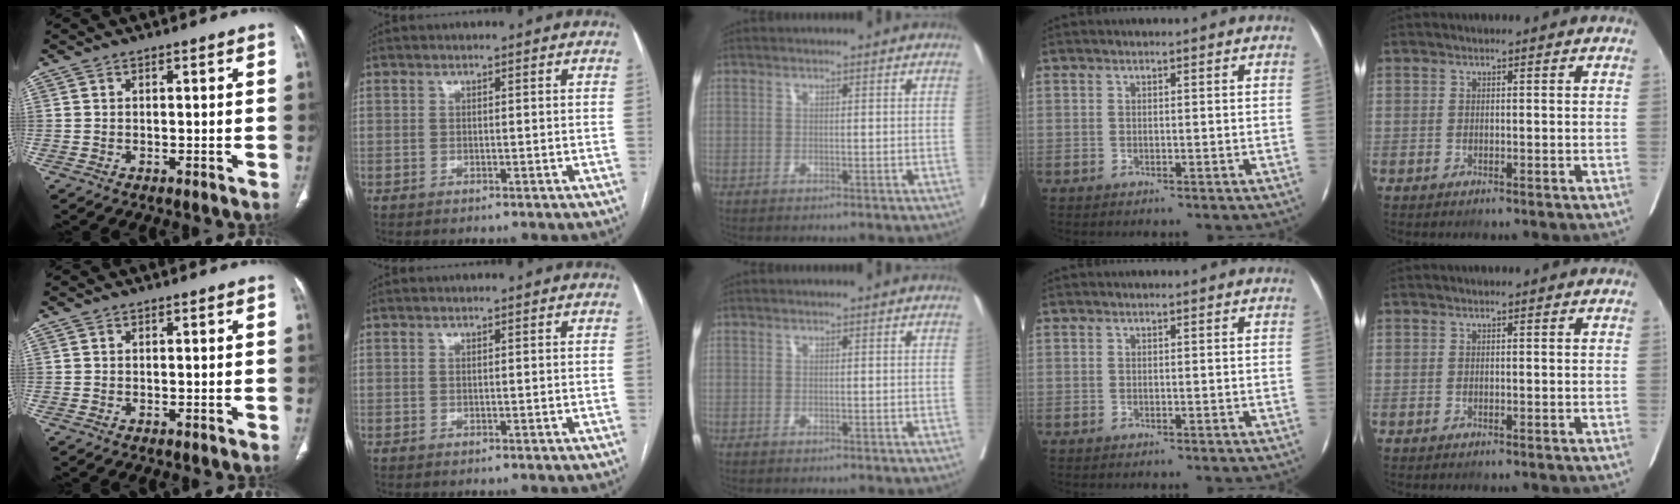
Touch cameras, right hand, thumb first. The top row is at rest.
{}